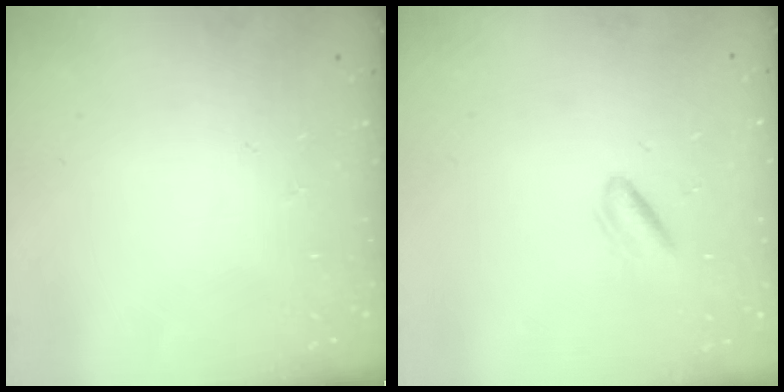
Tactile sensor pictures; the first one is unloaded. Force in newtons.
{"total": 2.5, "press": 2.4, "slide": 0.9}